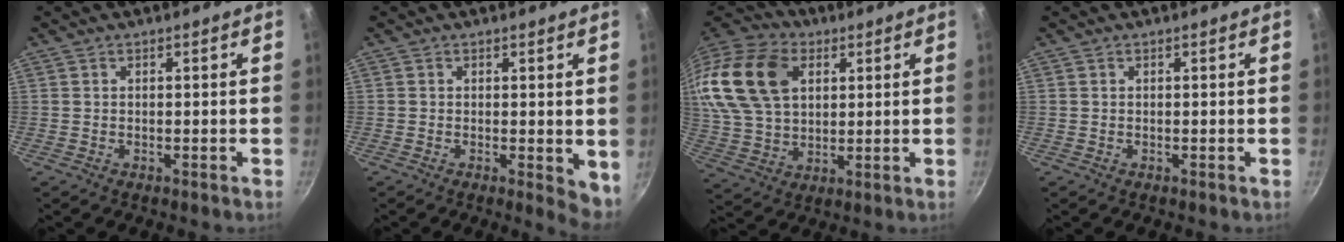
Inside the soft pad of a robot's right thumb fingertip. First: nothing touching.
{"total": 4.6, "force": [-0.2, 2.1, 4.1], "torque": [-0.044, -0.006, -0.001]}
{"total": 23.0, "force": [7.2, 15.9, 15.0], "torque": [-0.302, 0.013, 0.135]}
{"total": 0.0}